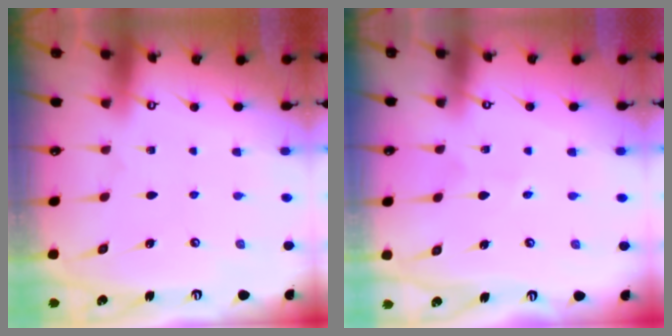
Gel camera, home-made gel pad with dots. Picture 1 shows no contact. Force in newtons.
{"total": 3.5, "press": 3.5, "slide": 0.4}